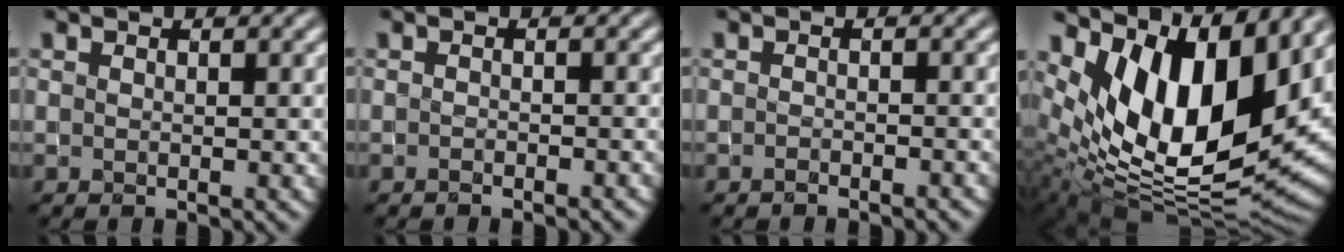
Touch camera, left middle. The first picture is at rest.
{"total": 1.0, "force": [-0.9, 0.1, 0.4], "torque": [-0.006, 0.002, -0.014]}
{"total": 1.2, "force": [-1.1, 0.1, 0.3], "torque": [-0.006, 0.004, -0.018]}
{"total": 14.0, "force": [5.0, 6.7, 11.2], "torque": [-0.181, -0.002, 0.084]}